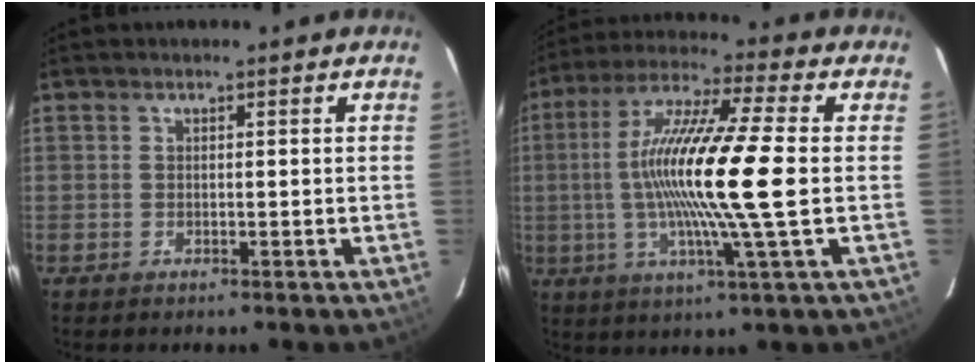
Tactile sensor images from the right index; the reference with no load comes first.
{"total": 17.8, "force": [-0.7, -0.5, 17.7], "torque": [-0.328, -0.002, -0.021]}